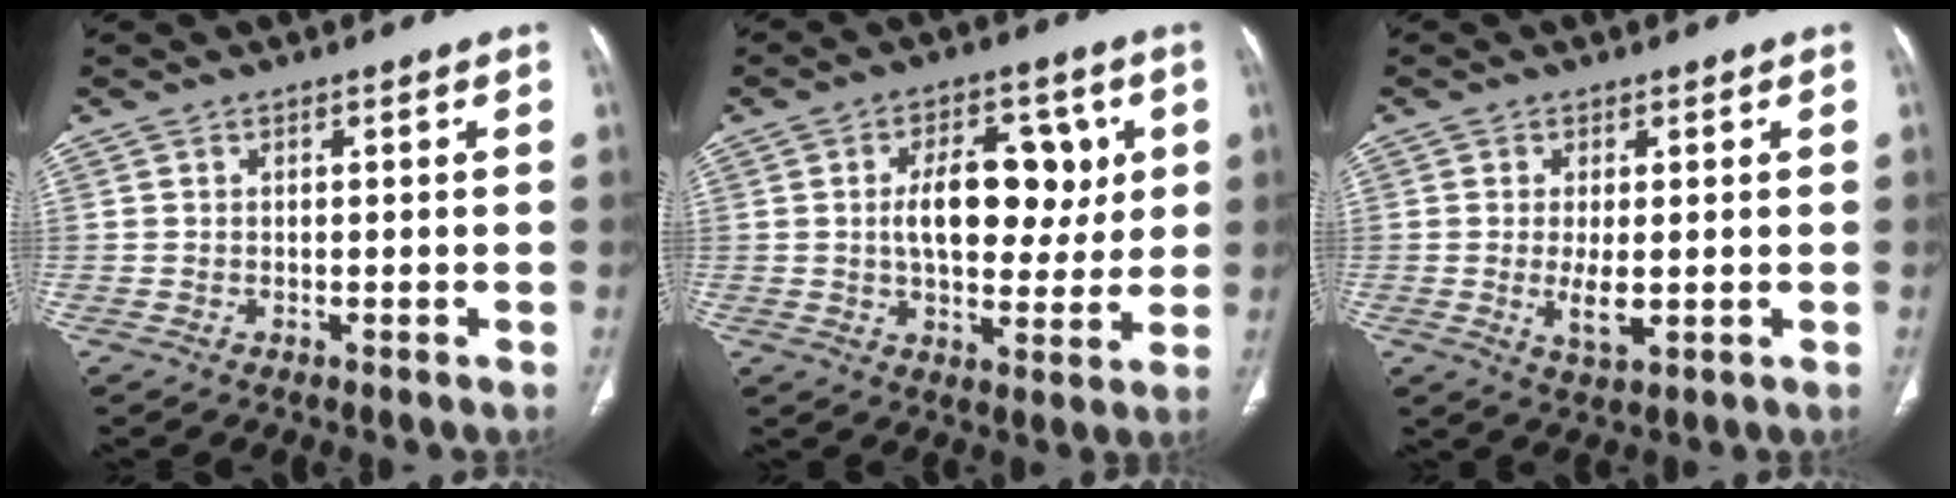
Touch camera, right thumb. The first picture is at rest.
{"total": 13.9, "force": [2.4, 7.9, 11.1], "torque": [-0.122, 0.000, 0.037]}
{"total": 4.6, "force": [-0.4, 1.9, 4.2], "torque": [-0.078, -0.012, -0.003]}